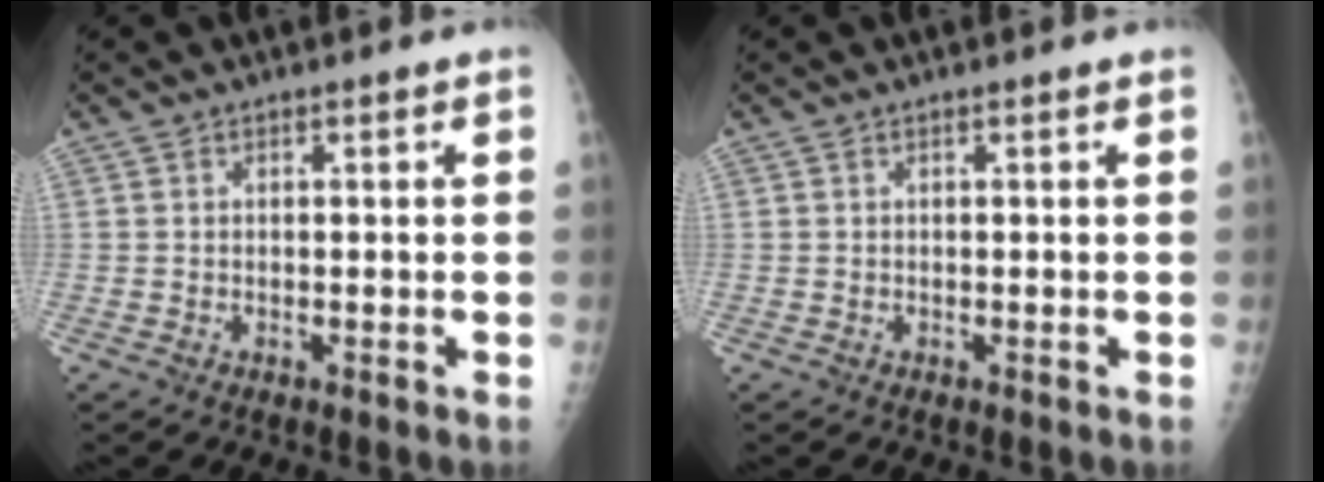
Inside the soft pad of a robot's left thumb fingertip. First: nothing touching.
{"total": 0.0}